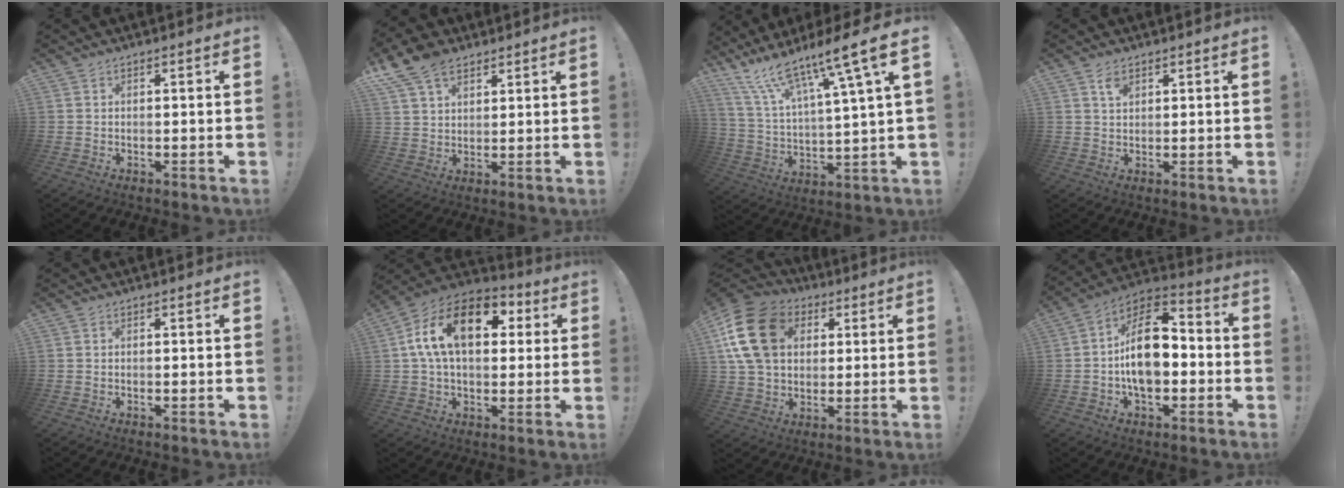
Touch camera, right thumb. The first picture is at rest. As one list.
[{"total": 10.5, "force": [6.6, 6.3, 5.1], "torque": [-0.083, -0.027, 0.128]}, {"total": 15.9, "force": [10.8, 3.1, 11.2], "torque": [-0.206, -0.072, 0.175]}, {"total": 3.2, "force": [1.9, 1.8, 1.8], "torque": [-0.022, -0.010, 0.032]}, {"total": 0.0}, {"total": 19.1, "force": [5.2, 11.2, 14.6], "torque": [-0.260, 0.005, 0.086]}, {"total": 19.6, "force": [5.4, 14.6, 11.9], "torque": [-0.211, -0.001, 0.102]}, {"total": 17.2, "force": [-1.6, 10.5, 13.6], "torque": [-0.221, 0.026, -0.023]}]